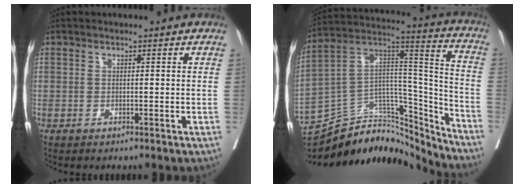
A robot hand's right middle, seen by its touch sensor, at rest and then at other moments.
{"total": 23.9, "force": [-22.0, 6.8, 6.5], "torque": [-0.122, 0.053, -0.350]}